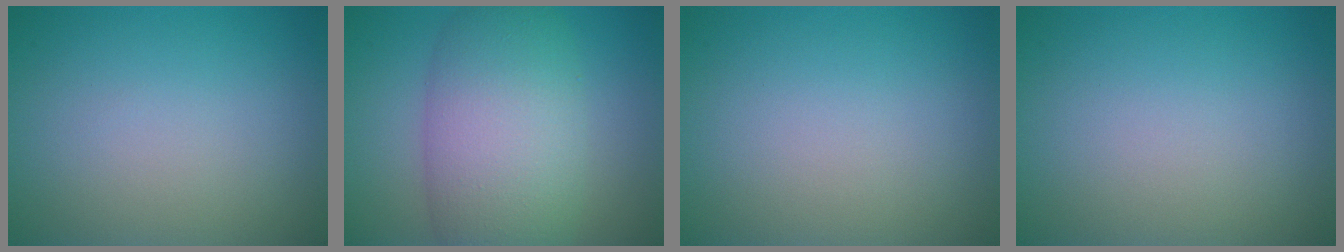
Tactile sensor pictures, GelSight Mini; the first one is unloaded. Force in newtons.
{"total": 9.1, "press": 9.1, "slide": 0.5}
{"total": 0.0}
{"total": 0.0}